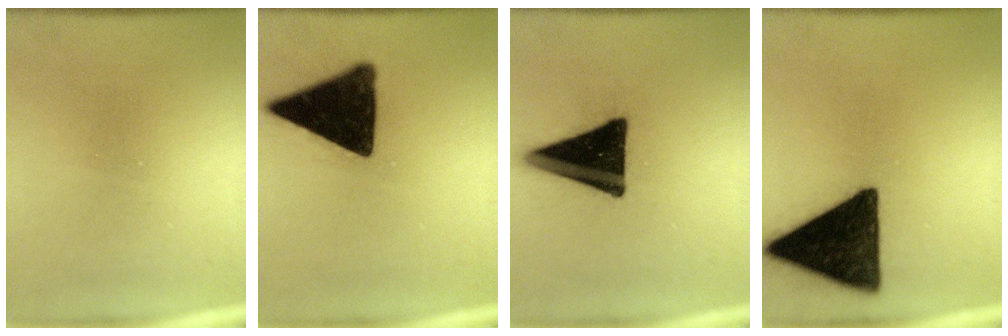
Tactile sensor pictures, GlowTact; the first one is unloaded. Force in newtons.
{"total": 16.4}
{"total": 18.8}
{"total": 18.1}